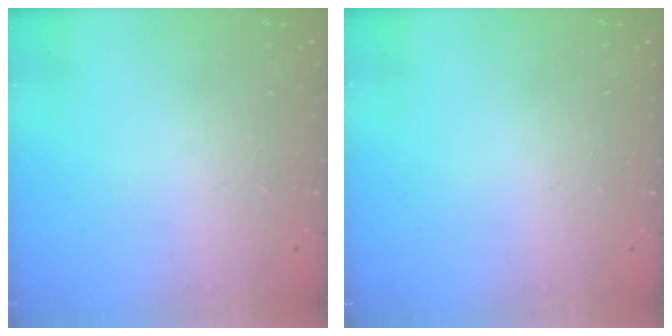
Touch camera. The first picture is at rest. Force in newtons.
{"total": 0.0}